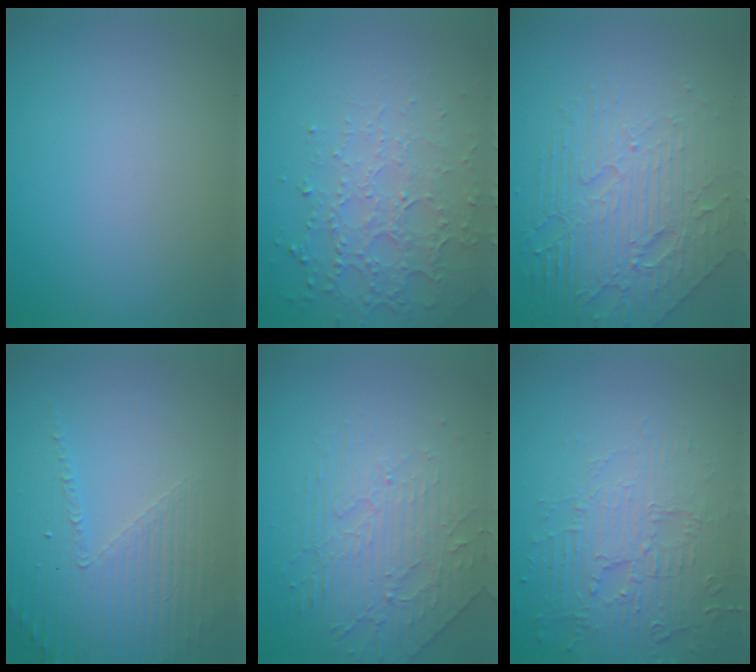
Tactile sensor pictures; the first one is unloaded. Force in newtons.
{"total": 4.7, "press": 3.3, "slide": 3.4}
{"total": 7.0, "press": 5.1, "slide": 4.8}
{"total": 5.3, "press": 3.1, "slide": 4.2}
{"total": 4.5, "press": 3.3, "slide": 3.0}
{"total": 4.3, "press": 3.8, "slide": 2.0}